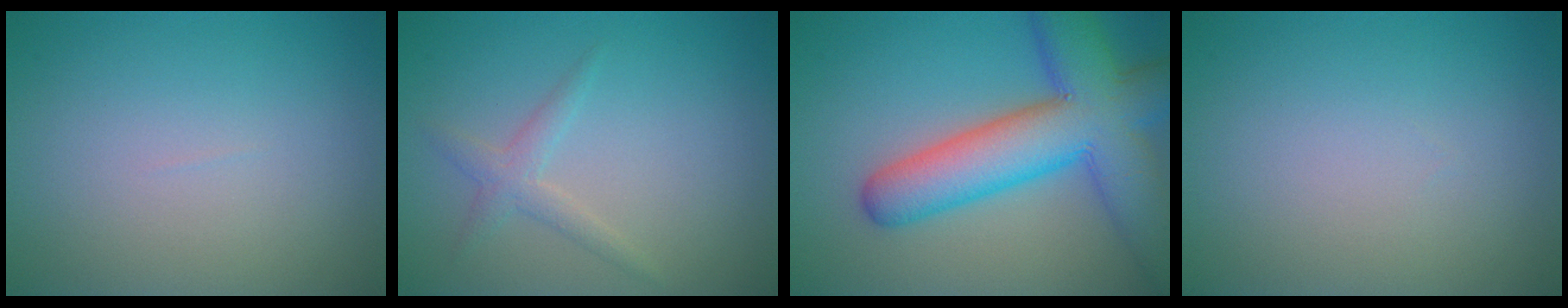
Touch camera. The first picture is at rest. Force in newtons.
{"total": 1.7, "press": 1.7, "slide": 0.1}
{"total": 10.8, "press": 10.8, "slide": 0.5}
{"total": 0.0}